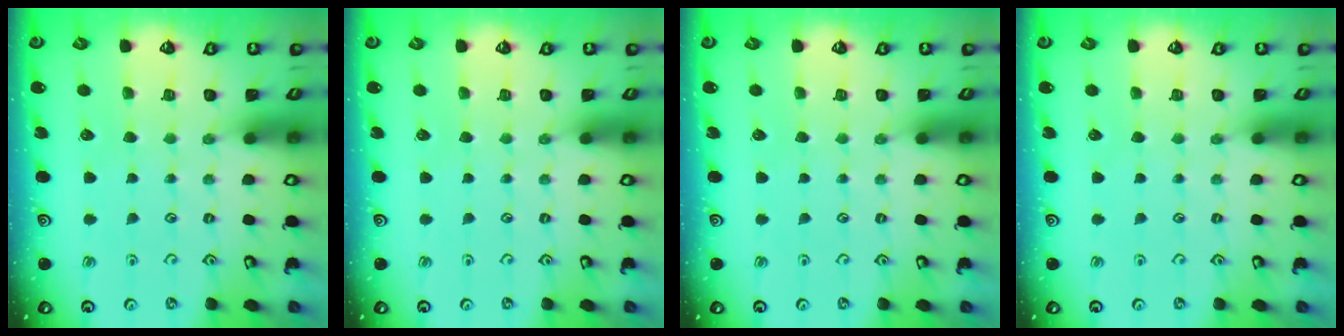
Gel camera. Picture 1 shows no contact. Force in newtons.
{"total": 0.0}
{"total": 0.0}
{"total": 0.0}